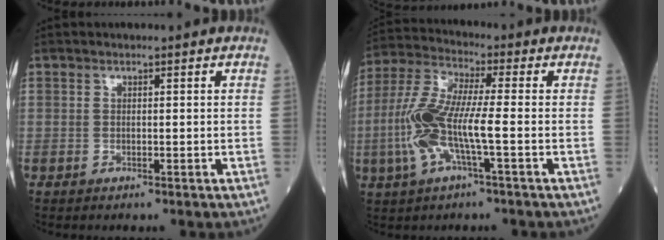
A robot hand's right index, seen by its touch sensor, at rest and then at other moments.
{"total": 10.9, "force": [-2.3, 1.5, 10.6], "torque": [-0.238, 0.008, -0.051]}